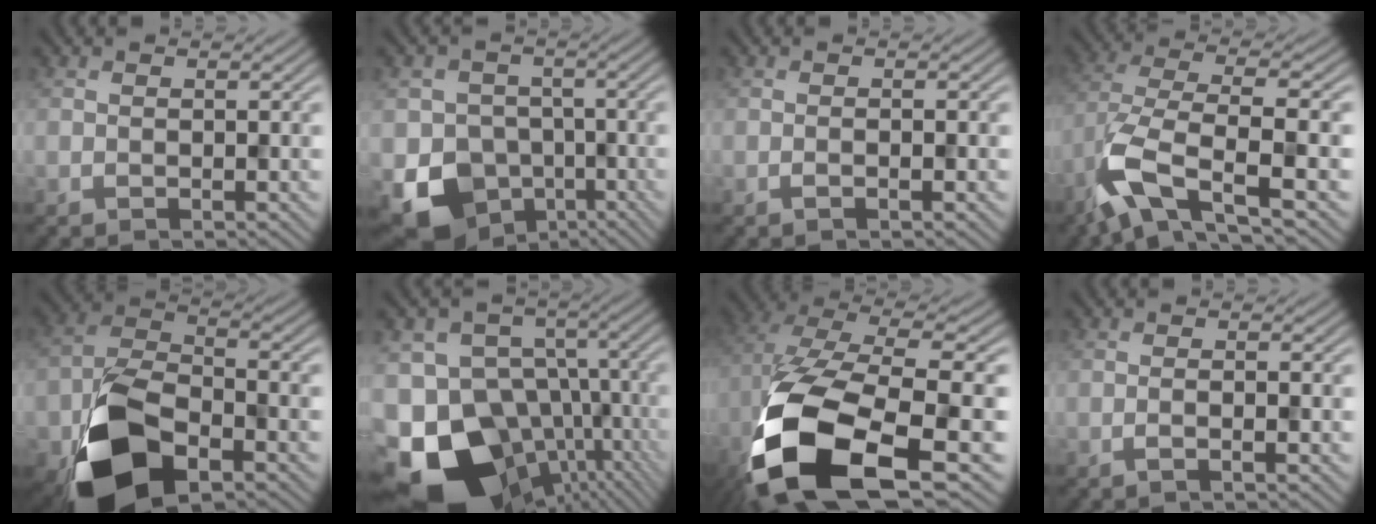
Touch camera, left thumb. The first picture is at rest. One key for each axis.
{"total": 11.7, "fx": -4.9, "fy": 9.8, "fz": 4.2, "tx": -0.090, "ty": -0.044, "tz": -0.106}
{"total": 1.0, "fx": -0.4, "fy": 0.0, "fz": 0.9, "tx": -0.016, "ty": 0.001, "tz": -0.009}
{"total": 10.6, "fx": -4.6, "fy": 3.5, "fz": 8.9, "tx": -0.194, "ty": -0.009, "tz": -0.097}
{"total": 12.5, "fx": -6.3, "fy": 6.7, "fz": 8.5, "tx": -0.181, "ty": -0.013, "tz": -0.122}
{"total": 21.6, "fx": -11.6, "fy": 14.7, "fz": 10.8, "tx": -0.191, "ty": -0.038, "tz": -0.162}
{"total": 18.5, "fx": -7.3, "fy": 8.3, "fz": 14.8, "tx": -0.330, "ty": -0.042, "tz": -0.111}
{"total": 1.6, "fx": -0.5, "fy": 0.1, "fz": 1.5, "tx": -0.024, "ty": 0.004, "tz": -0.015}